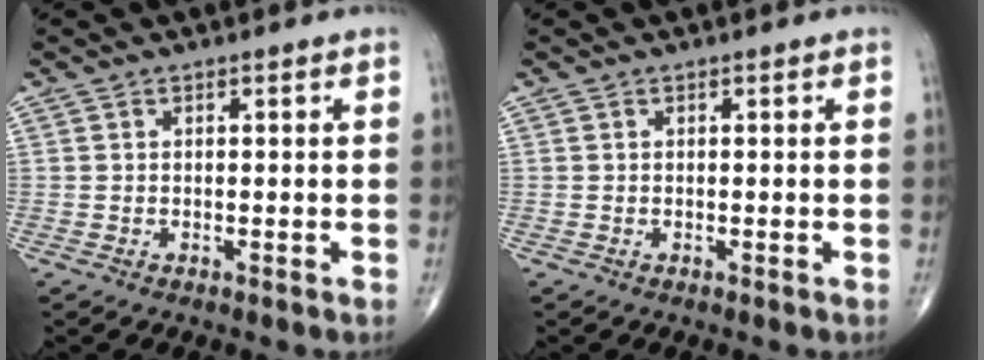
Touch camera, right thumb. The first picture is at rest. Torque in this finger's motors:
{"motor_torque": [-0.01, 0.01, 0.00, 0.00, 0.00]}